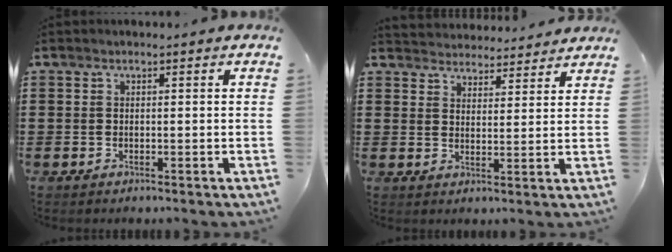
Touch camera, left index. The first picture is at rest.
{"total": 3.7, "force": [3.6, 0.7, -0.5], "torque": [-0.007, -0.018, 0.065]}